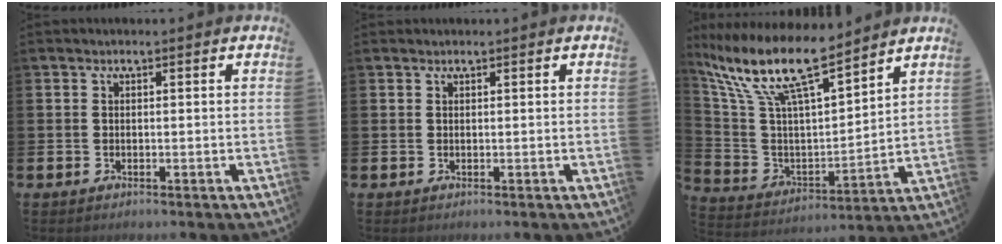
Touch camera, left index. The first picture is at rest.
{"total": 0.6, "force": [0.5, 0.2, 0.0], "torque": [0.003, 0.000, 0.009]}
{"total": 12.3, "force": [10.2, 2.4, 6.5], "torque": [-0.169, -0.061, 0.178]}